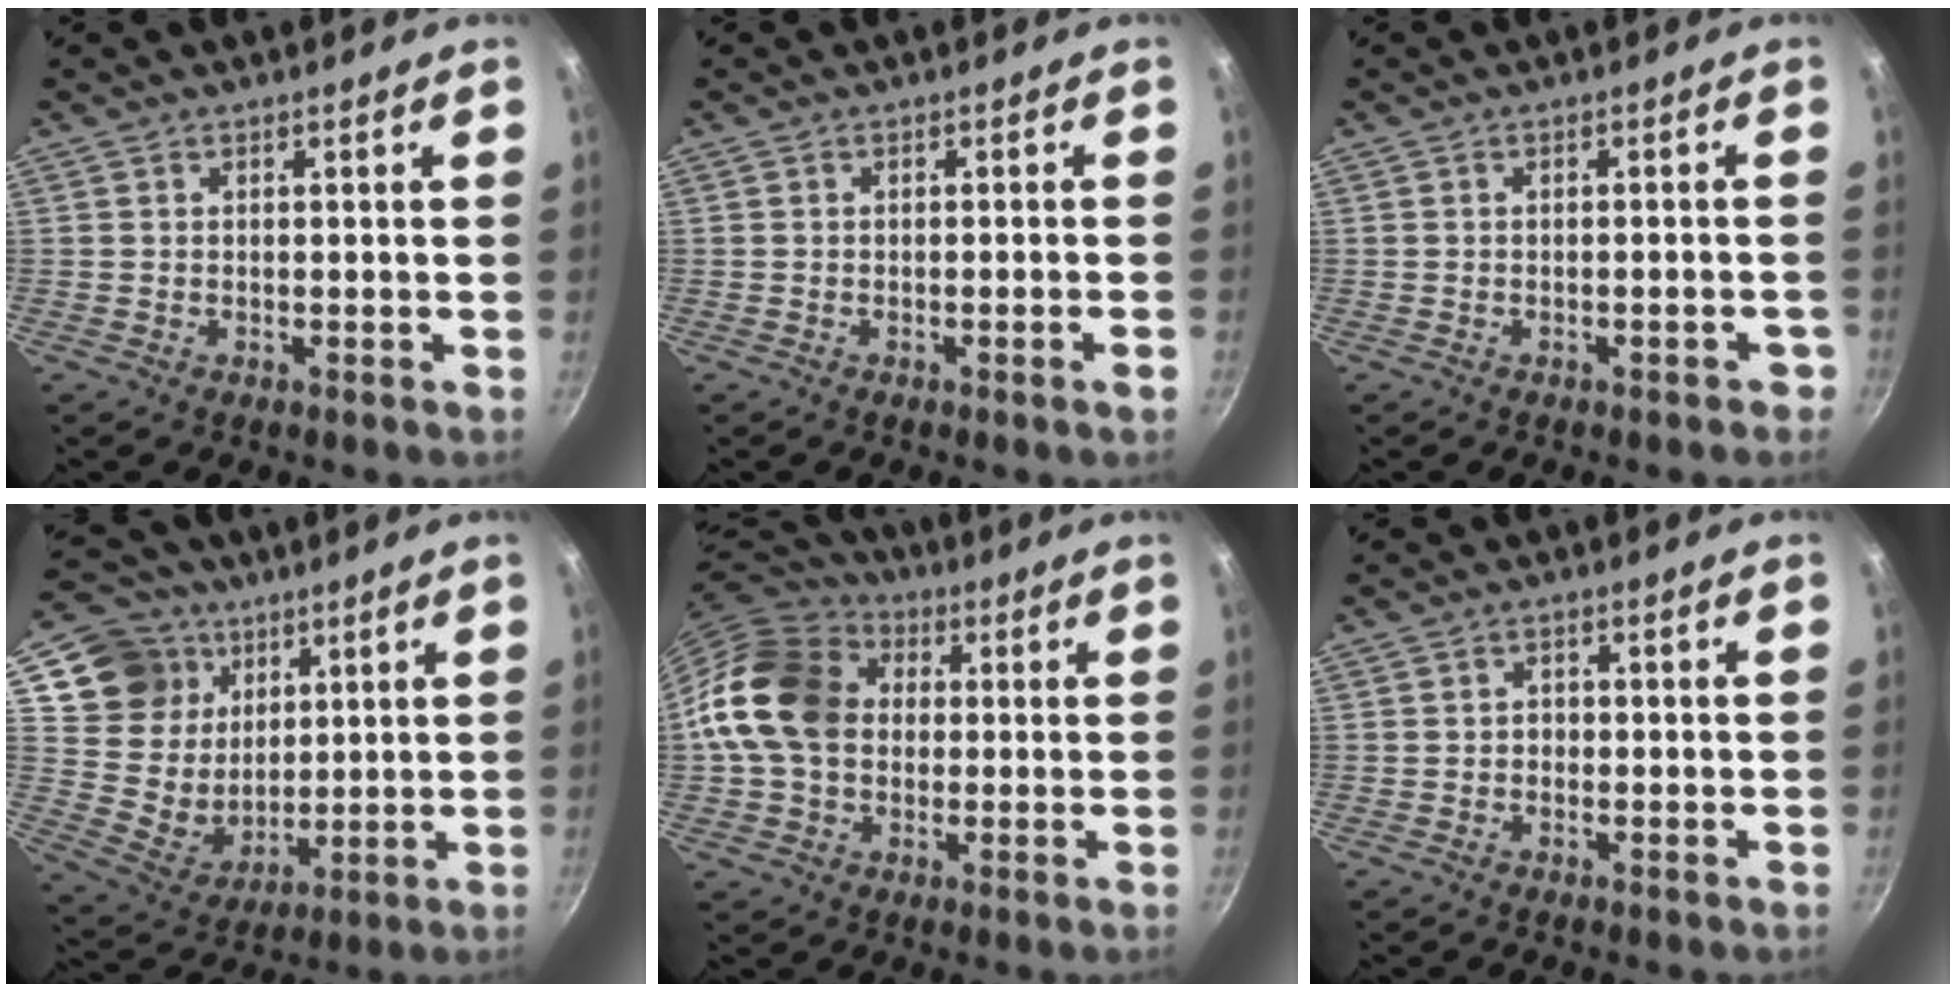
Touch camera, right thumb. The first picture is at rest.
{"total": 1.7, "force": [-0.9, -0.2, 1.4], "torque": [-0.022, 0.008, -0.010]}
{"total": 2.4, "force": [-1.4, 0.9, 1.7], "torque": [-0.014, 0.015, -0.012]}
{"total": 15.1, "force": [6.7, 12.7, 4.8], "torque": [-0.044, -0.031, 0.130]}
{"total": 17.1, "force": [1.6, 13.4, 10.5], "torque": [-0.174, 0.032, 0.016]}
{"total": 1.4, "force": [-0.3, 1.2, 0.6], "torque": [-0.006, 0.005, -0.007]}